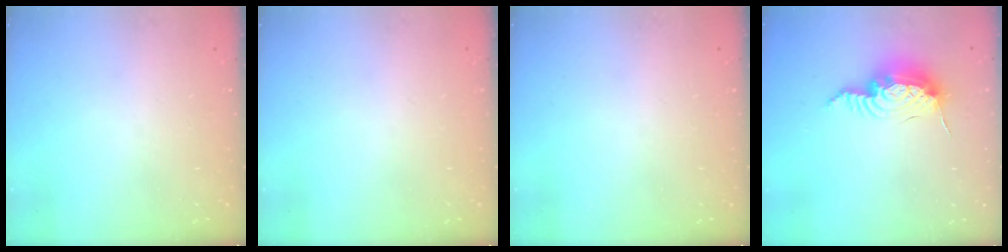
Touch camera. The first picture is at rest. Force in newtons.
{"total": 0.0}
{"total": 0.0}
{"total": 16.5, "press": 16.5, "slide": 0.8}